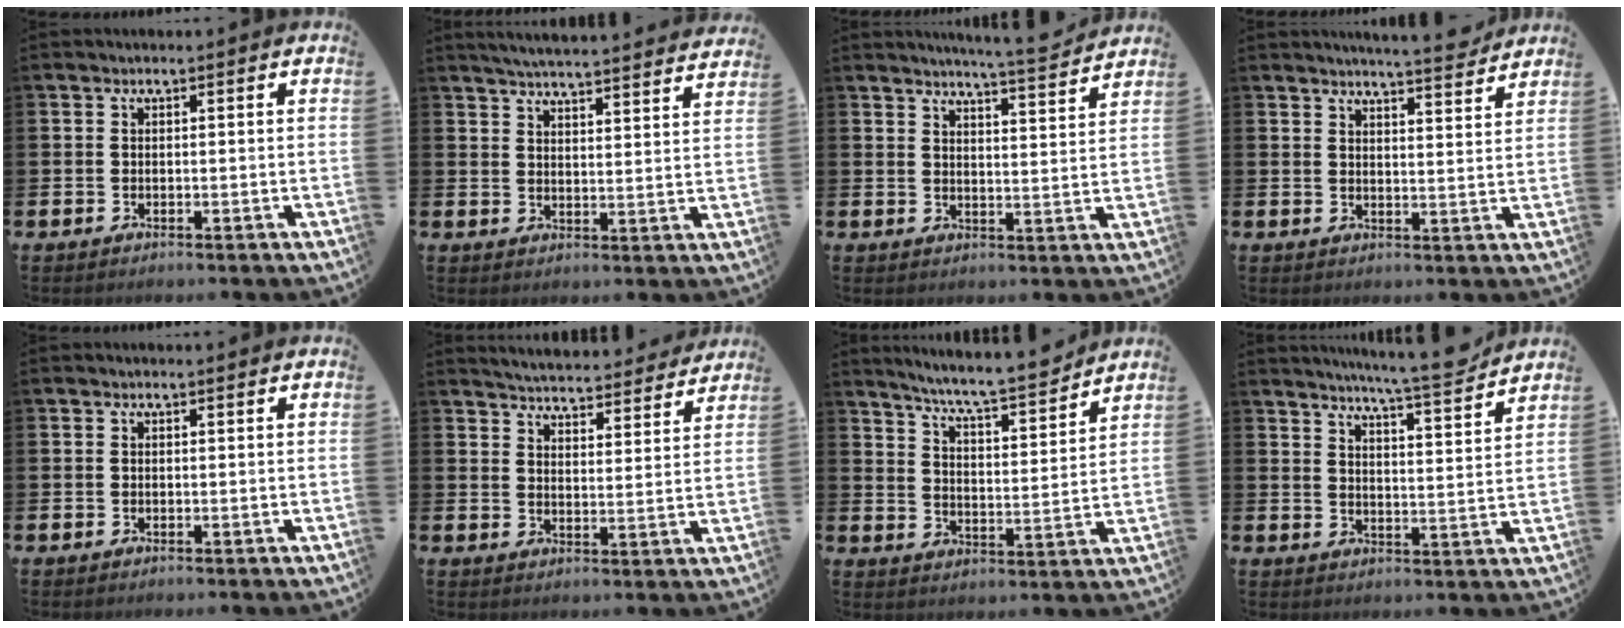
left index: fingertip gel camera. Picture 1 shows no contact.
{"total": 5.2, "force": [5.1, -0.1, 0.7], "torque": [-0.027, -0.037, 0.090]}
{"total": 5.7, "force": [5.5, -0.6, 1.1], "torque": [-0.022, -0.038, 0.095]}
{"total": 5.3, "force": [5.2, -0.3, 0.8], "torque": [-0.016, -0.035, 0.091]}
{"total": 0.0}
{"total": 5.1, "force": [5.1, 0.4, 0.2], "torque": [-0.022, -0.042, 0.089]}
{"total": 7.5, "force": [7.1, 0.1, 2.5], "torque": [-0.066, -0.054, 0.119]}
{"total": 7.8, "force": [7.3, -0.4, 2.6], "torque": [-0.049, -0.053, 0.125]}